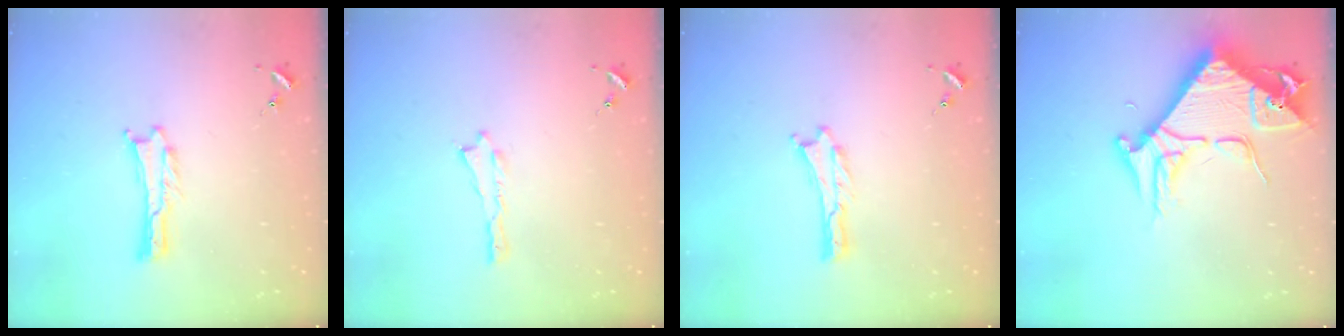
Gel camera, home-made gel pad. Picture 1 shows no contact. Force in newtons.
{"total": 0.0}
{"total": 0.0}
{"total": 9.8, "press": 9.8, "slide": 1.1}